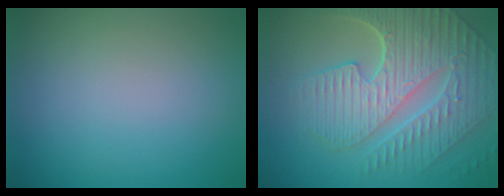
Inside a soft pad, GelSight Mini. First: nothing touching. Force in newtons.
{"total": 9.1, "press": 6.1, "slide": 6.7}